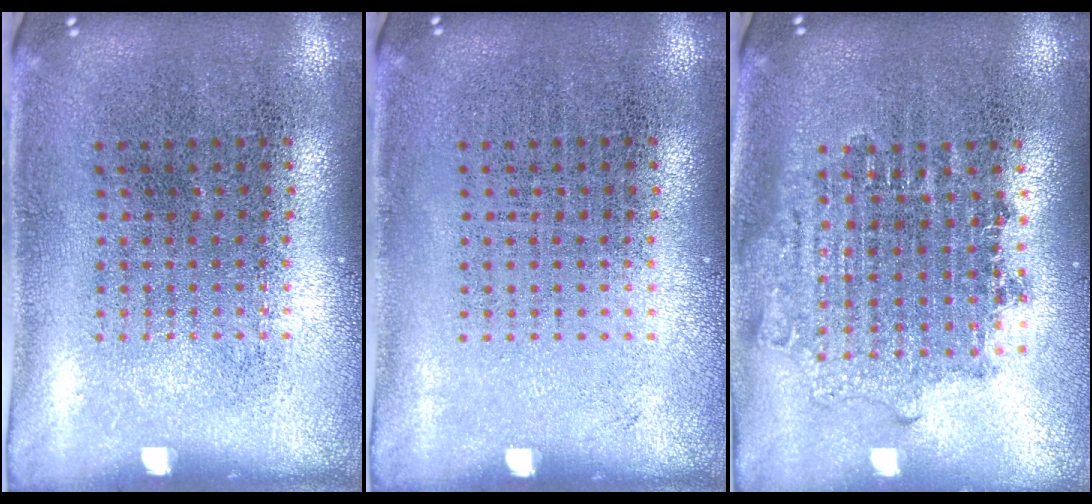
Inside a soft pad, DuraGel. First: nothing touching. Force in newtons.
{"total": 0.0}
{"total": 1.7, "press": 1.4, "slide": 1.0}